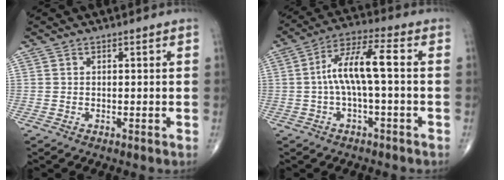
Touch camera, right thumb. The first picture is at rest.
{"total": 9.5, "force": [-0.2, 2.3, 9.2], "torque": [-0.190, 0.040, -0.009]}